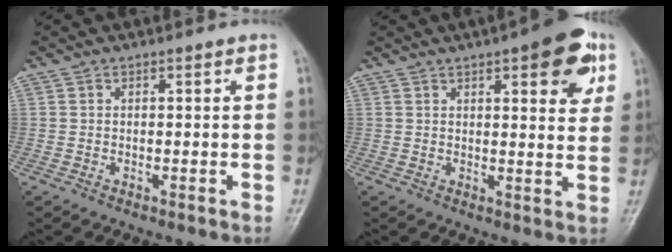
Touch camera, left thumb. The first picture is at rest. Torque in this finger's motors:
{"motor_torque": [1.96, 1.31, 1.35, -1.04, 0.07]}